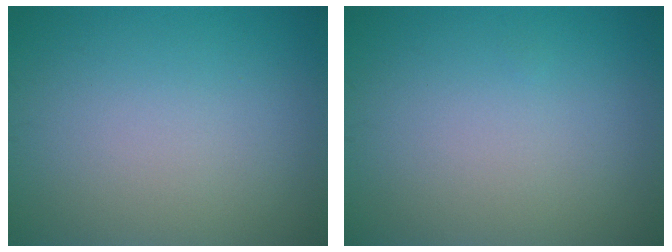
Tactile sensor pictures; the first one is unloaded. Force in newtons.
{"total": 0.0}